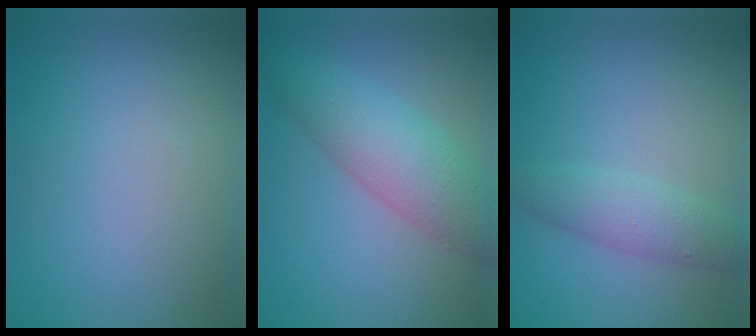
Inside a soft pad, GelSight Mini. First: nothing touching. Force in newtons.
{"total": 6.0, "press": 6.0, "slide": 0.2}
{"total": 3.1, "press": 3.1, "slide": 0.1}